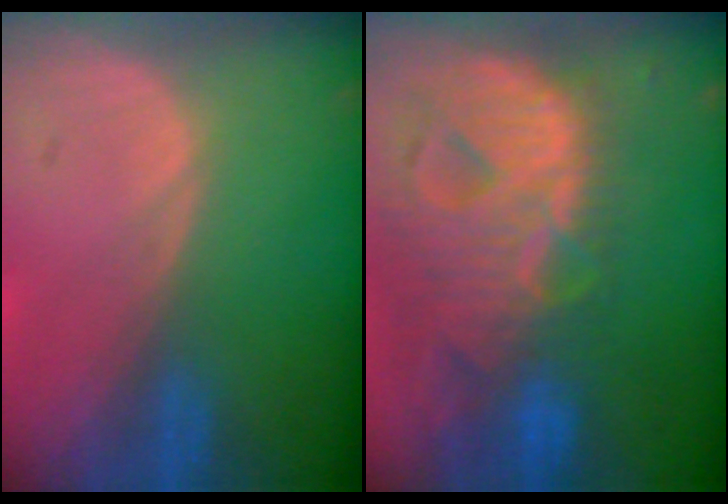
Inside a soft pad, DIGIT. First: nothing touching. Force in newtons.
{"total": 13.4, "press": 11.4, "slide": 7.0}